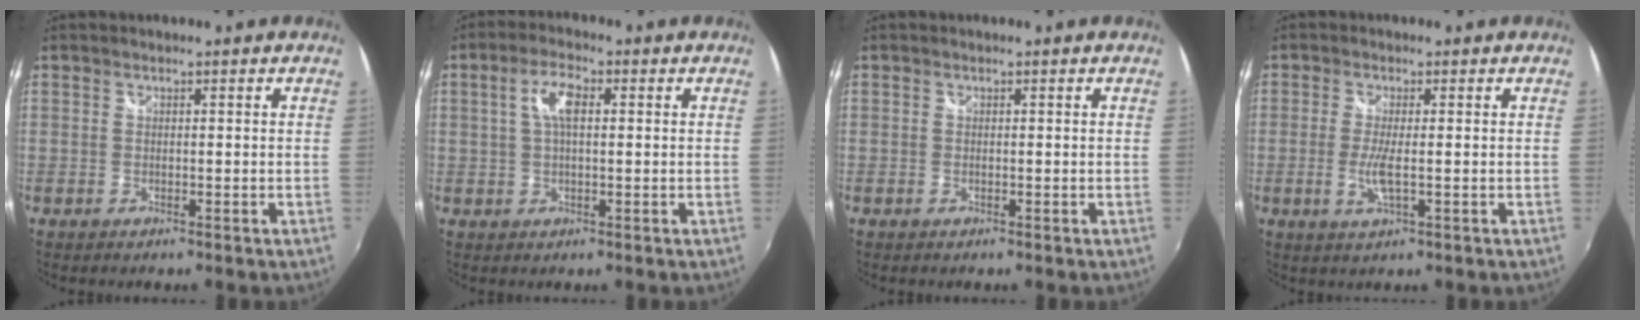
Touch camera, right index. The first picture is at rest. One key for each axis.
{"total": 5.1, "fx": 1.1, "fy": 1.8, "fz": 4.6, "tx": -0.090, "ty": 0.012, "tz": 0.019}
{"total": 0.0}
{"total": 3.9, "fx": -0.6, "fy": 0.4, "fz": 3.8, "tx": -0.082, "ty": -0.009, "tz": -0.014}